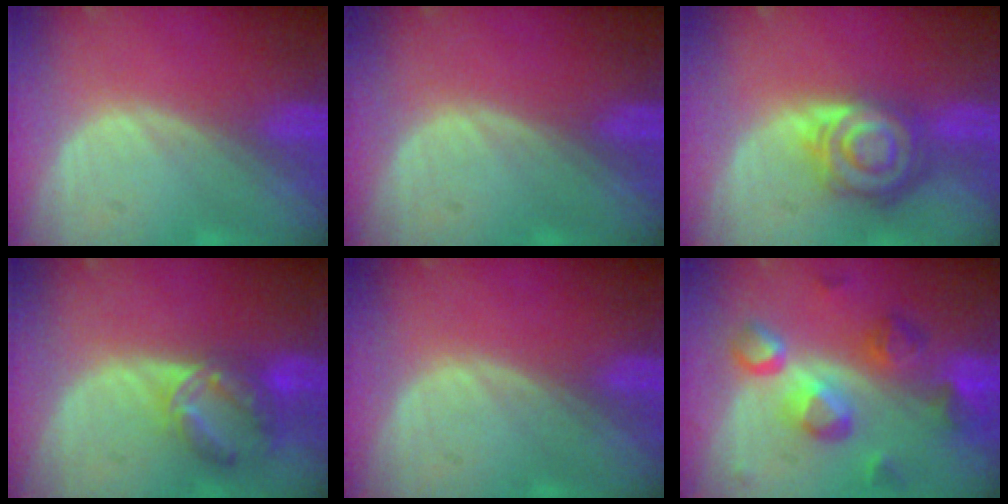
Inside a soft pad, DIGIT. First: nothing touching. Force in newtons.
{"total": 0.0}
{"total": 8.1, "press": 7.1, "slide": 3.9}
{"total": 7.3, "press": 6.3, "slide": 3.7}
{"total": 0.0}
{"total": 9.2, "press": 8.4, "slide": 3.8}